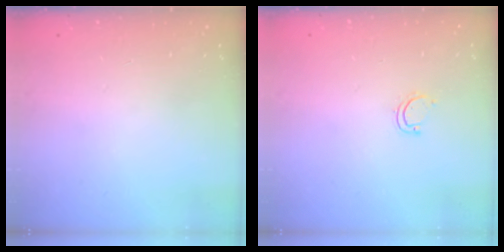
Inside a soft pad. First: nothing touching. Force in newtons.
{"total": 4.1, "press": 4.1, "slide": 0.3}